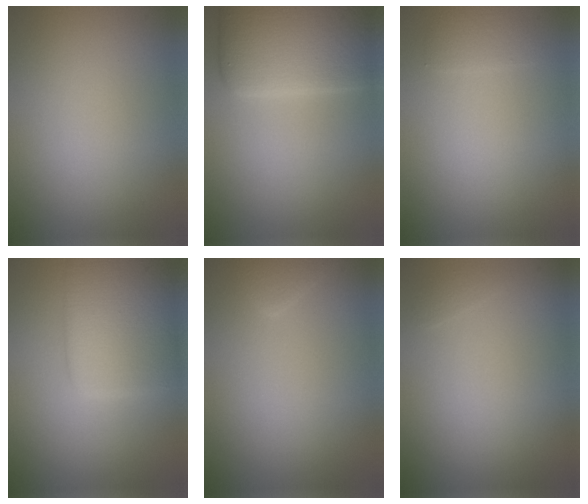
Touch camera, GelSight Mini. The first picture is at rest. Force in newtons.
{"total": 8.9, "press": 8.9, "slide": 0.3}
{"total": 1.1, "press": 1.1, "slide": 0.2}
{"total": 6.6, "press": 6.6, "slide": 0.3}
{"total": 1.6, "press": 1.6, "slide": 0.1}
{"total": 0.5, "press": 0.5, "slide": 0.0}